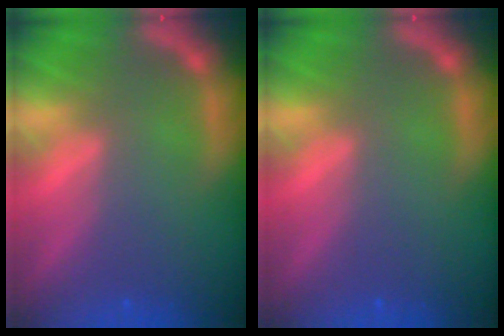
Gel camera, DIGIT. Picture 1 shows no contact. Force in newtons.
{"total": 0.0}